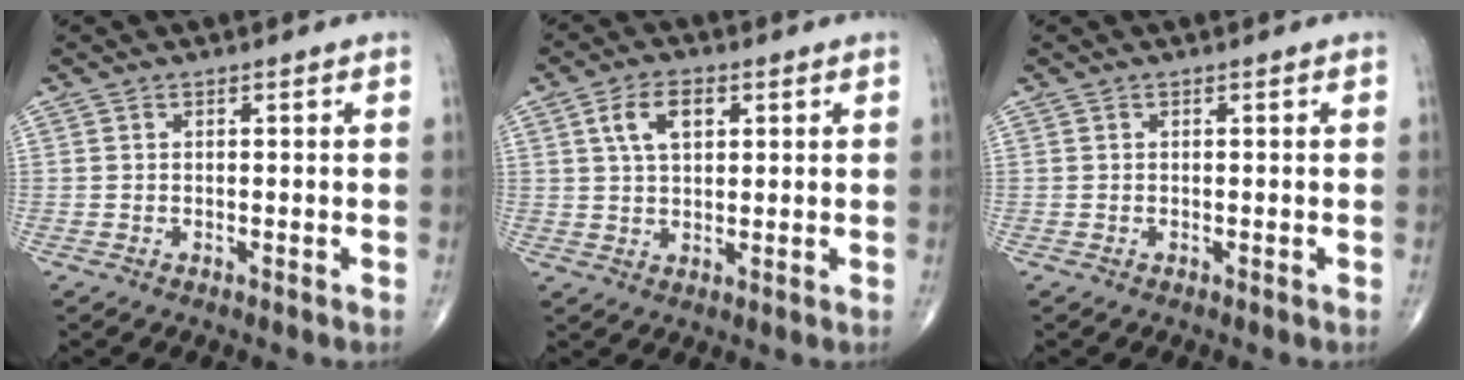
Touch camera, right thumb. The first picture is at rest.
{"total": 6.5, "force": [2.3, 3.7, 4.8], "torque": [-0.077, 0.000, 0.043]}
{"total": 0.0}